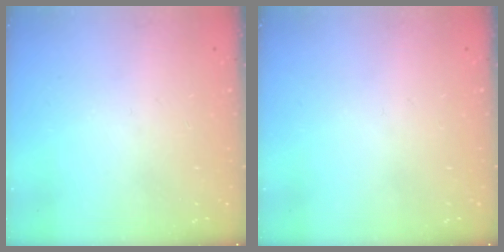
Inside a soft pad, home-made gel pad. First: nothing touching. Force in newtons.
{"total": 0.0}